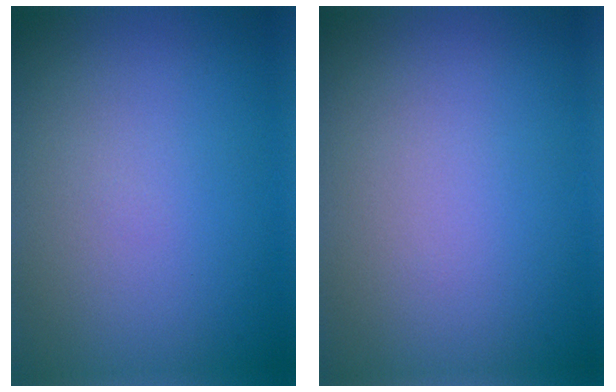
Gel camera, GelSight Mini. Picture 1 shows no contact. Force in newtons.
{"total": 0.0}